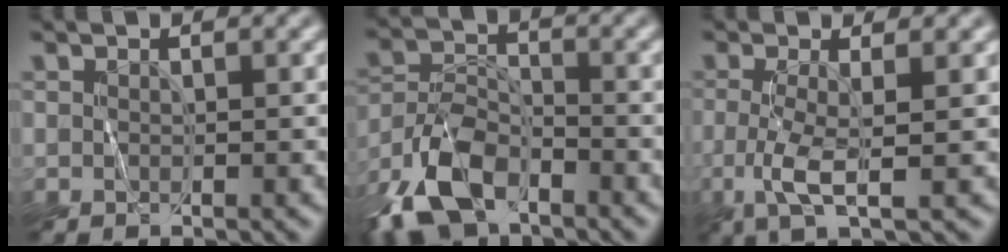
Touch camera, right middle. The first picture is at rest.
{"total": 7.1, "force": [-5.4, 3.0, 3.5], "torque": [-0.078, 0.002, -0.115]}
{"total": 3.3, "force": [-1.1, 0.2, 3.1], "torque": [-0.074, -0.005, -0.024]}